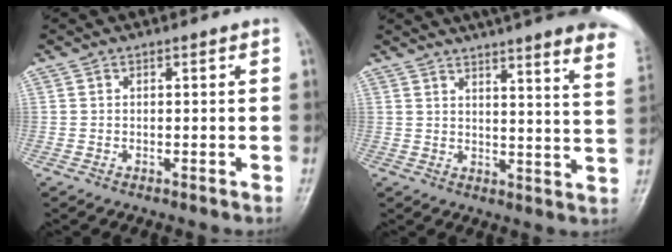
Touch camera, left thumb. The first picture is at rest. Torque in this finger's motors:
{"motor_torque": [1.11, -0.33, 1.43, -1.34, 0.08]}